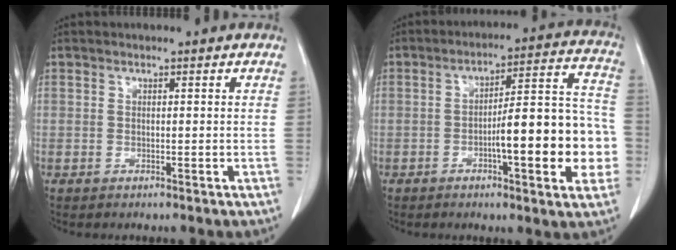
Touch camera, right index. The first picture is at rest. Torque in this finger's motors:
{"motor_torque": [1.71, -0.43, 0.62, 0.11]}